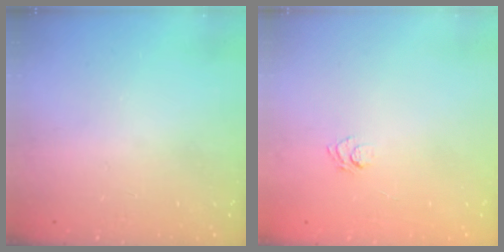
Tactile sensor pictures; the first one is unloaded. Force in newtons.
{"total": 4.7, "press": 4.5, "slide": 1.4}